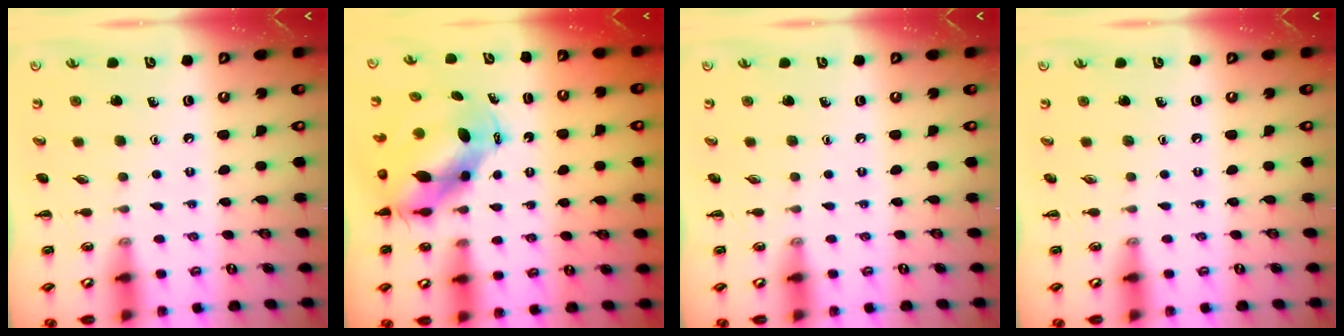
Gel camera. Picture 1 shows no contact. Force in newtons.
{"total": 7.2, "press": 7.0, "slide": 1.6}
{"total": 0.0}
{"total": 0.0}